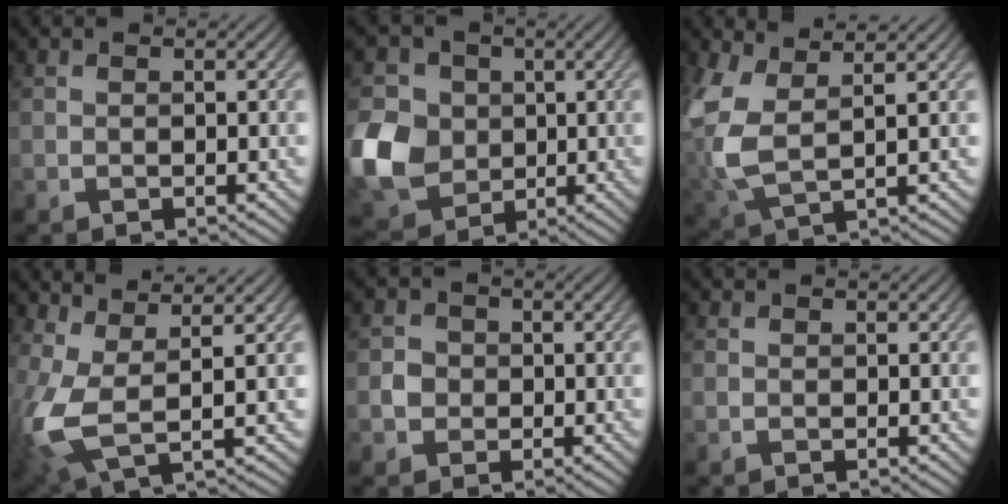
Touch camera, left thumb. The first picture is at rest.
{"total": 10.6, "force": [-0.2, 9.1, 5.4], "torque": [-0.161, -0.009, -0.013]}
{"total": 6.5, "force": [2.3, 2.8, 5.4], "torque": [-0.139, -0.001, 0.045]}
{"total": 6.7, "force": [1.0, 2.5, 6.2], "torque": [-0.159, -0.002, 0.016]}
{"total": 2.2, "force": [-0.2, 2.1, 0.4], "torque": [-0.006, 0.002, -0.010]}
{"total": 0.6, "force": [-0.2, 0.5, 0.3], "torque": [-0.007, -0.003, -0.005]}